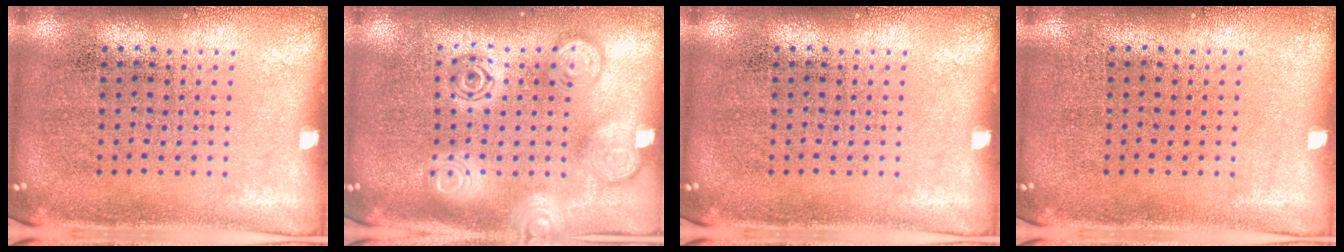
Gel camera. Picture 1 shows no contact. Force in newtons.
{"total": 2.8, "press": 2.8, "slide": 0.4}
{"total": 0.0}
{"total": 0.0}